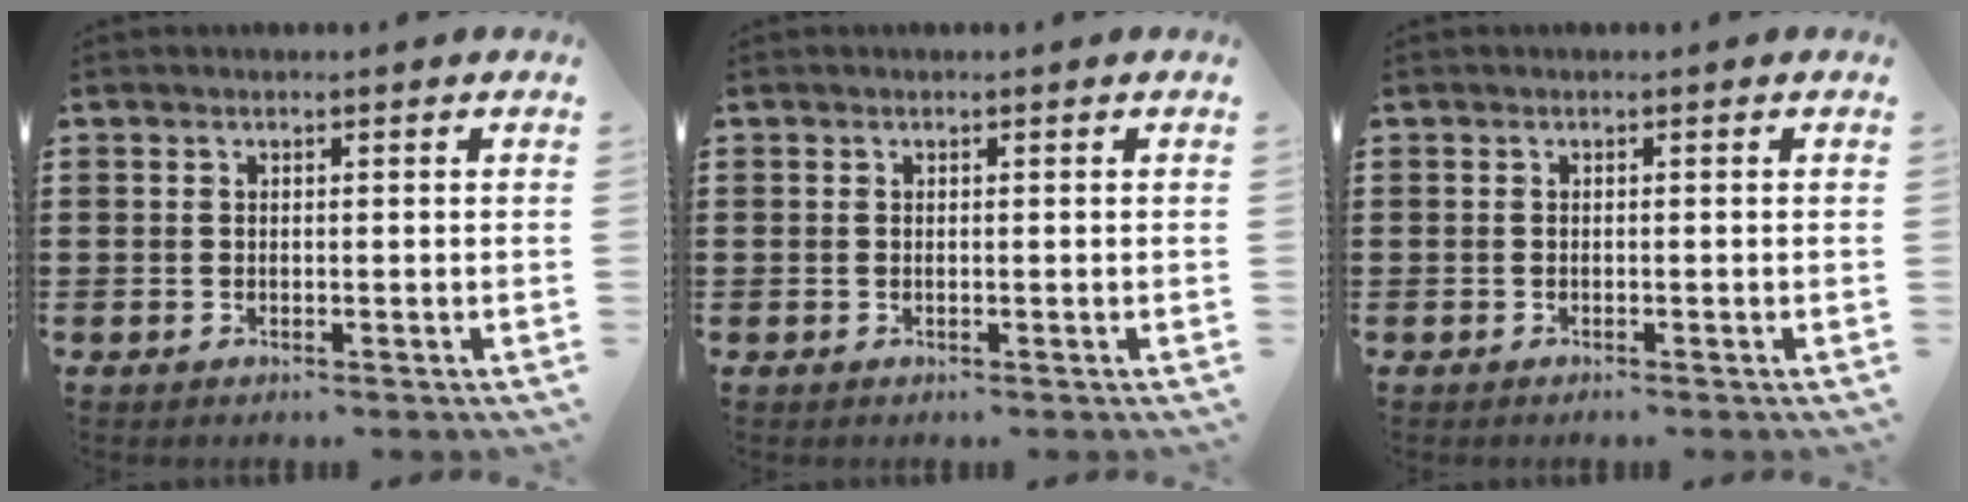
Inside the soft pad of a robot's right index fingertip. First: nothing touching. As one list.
[{"total": 0.0}, {"total": 0.0}]